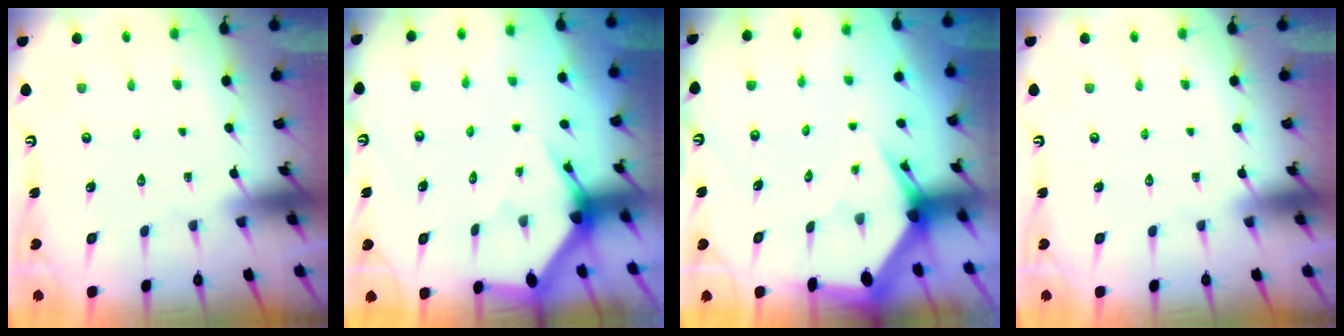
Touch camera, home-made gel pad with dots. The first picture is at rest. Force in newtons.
{"total": 3.1, "press": 3.1, "slide": 0.3}
{"total": 4.1, "press": 4.0, "slide": 0.5}
{"total": 0.0}